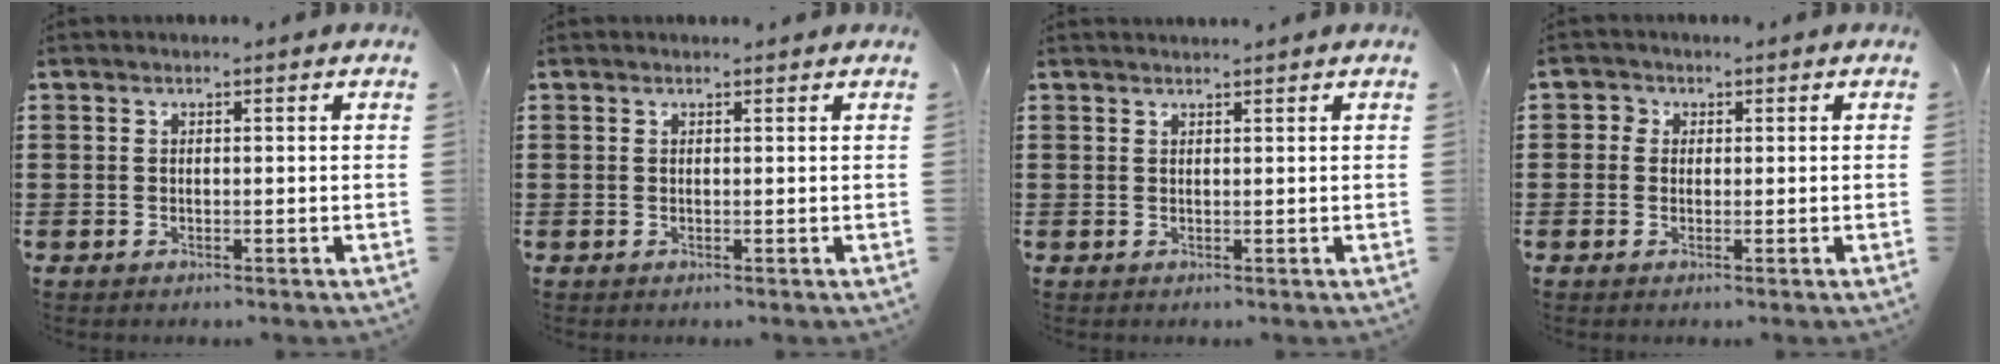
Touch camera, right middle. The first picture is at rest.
{"total": 0.0}
{"total": 0.9, "force": [0.9, -0.2, 0.1], "torque": [-0.002, 0.000, 0.017]}
{"total": 1.2, "force": [0.1, 1.2, -0.1], "torque": [-0.005, 0.007, -0.001]}